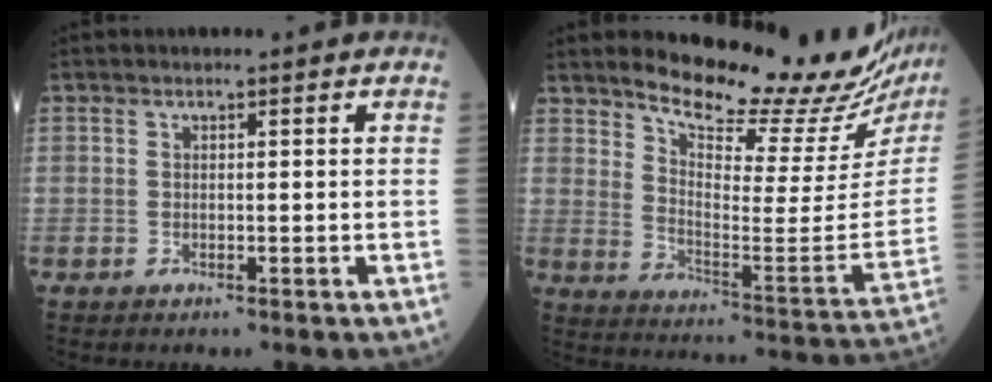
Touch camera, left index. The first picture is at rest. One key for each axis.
{"total": 21.7, "fx": 19.8, "fy": 2.6, "fz": 8.4, "tx": -0.135, "ty": -0.101, "tz": 0.259}